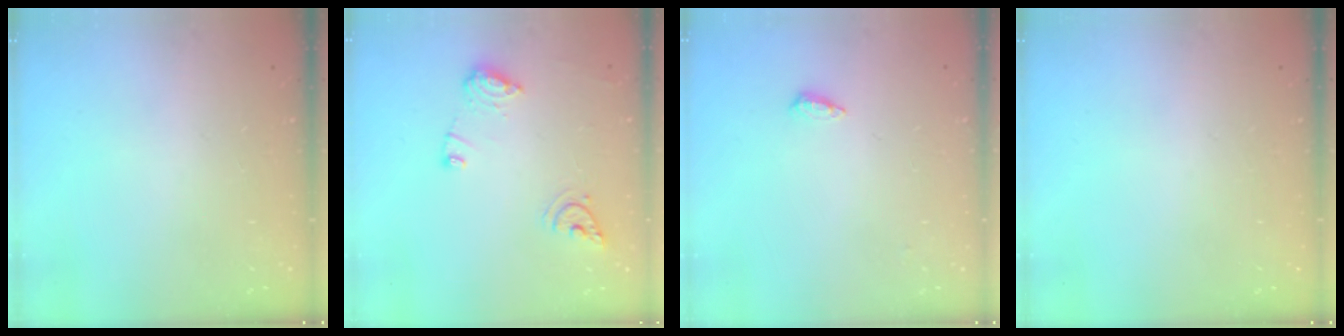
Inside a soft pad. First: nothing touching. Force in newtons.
{"total": 10.3, "press": 10.2, "slide": 1.1}
{"total": 3.9, "press": 3.8, "slide": 0.6}
{"total": 0.0}